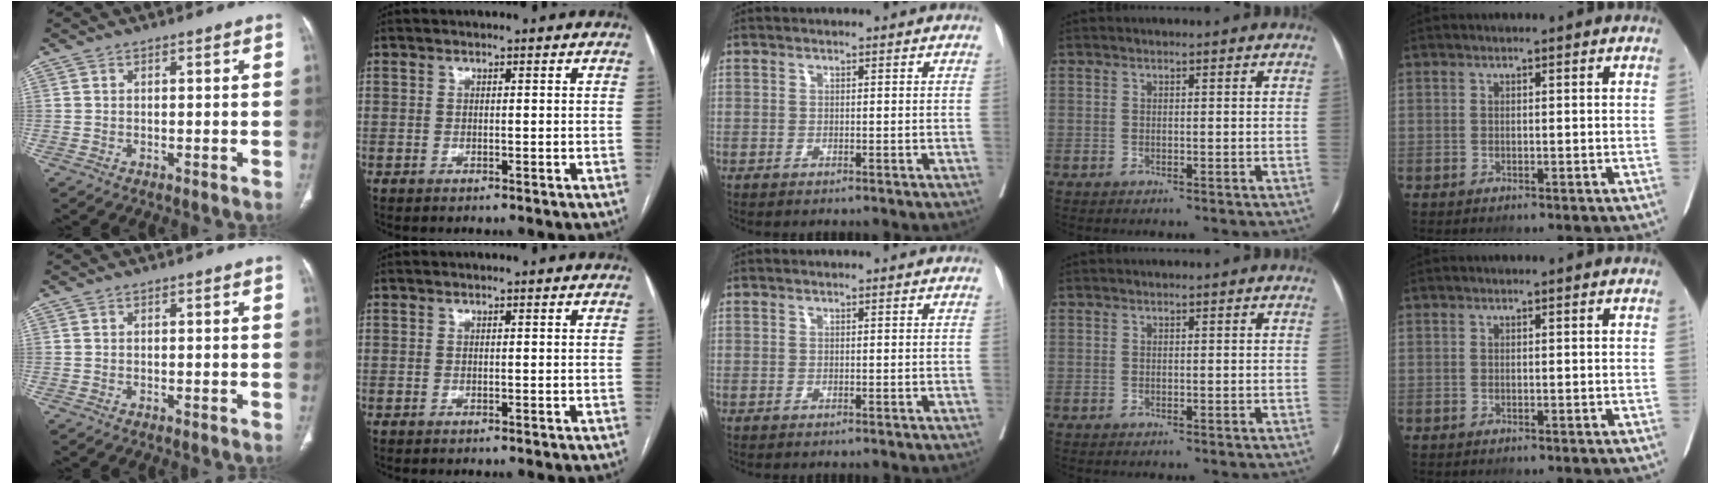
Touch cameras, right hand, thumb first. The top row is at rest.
{}